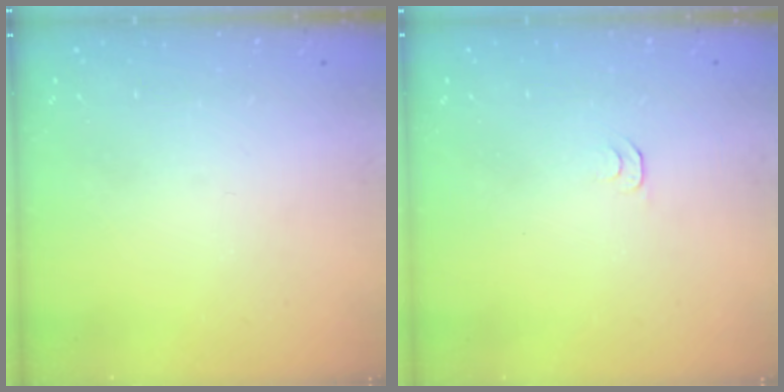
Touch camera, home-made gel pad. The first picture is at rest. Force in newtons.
{"total": 3.6, "press": 3.6, "slide": 0.6}